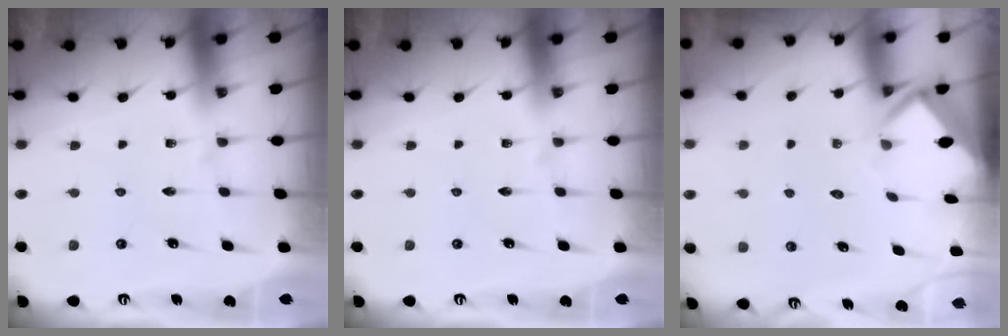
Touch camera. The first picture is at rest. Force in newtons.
{"total": 0.0}
{"total": 2.4, "press": 2.4, "slide": 0.1}